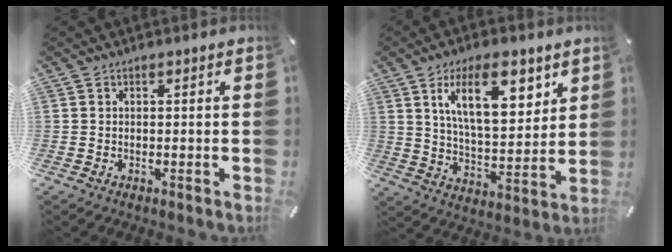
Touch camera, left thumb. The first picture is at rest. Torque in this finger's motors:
{"motor_torque": [2.54, 2.47, 1.99, -0.78, 0.57]}